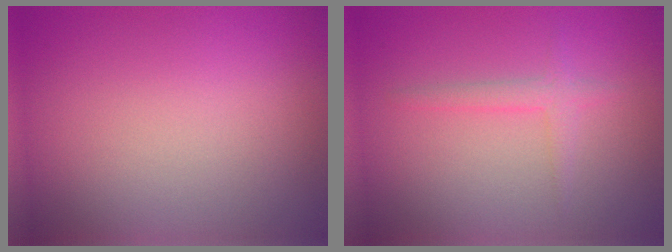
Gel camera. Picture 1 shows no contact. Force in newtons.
{"total": 1.5, "press": 1.5, "slide": 0.0}